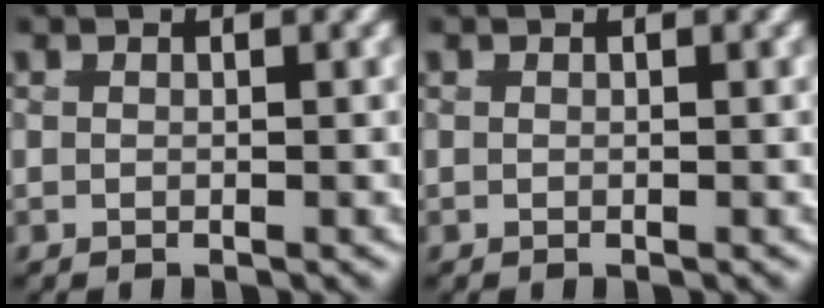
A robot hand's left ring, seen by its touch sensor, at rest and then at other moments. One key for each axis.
{"total": 0.0}